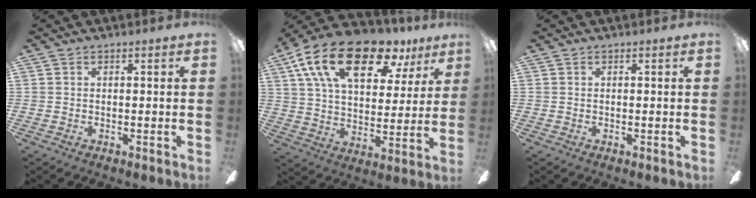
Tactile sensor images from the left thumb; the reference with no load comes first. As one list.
[{"total": 22.4, "force": [13.3, 10.4, 14.6], "torque": [-0.246, -0.059, 0.228]}, {"total": 0.0}]